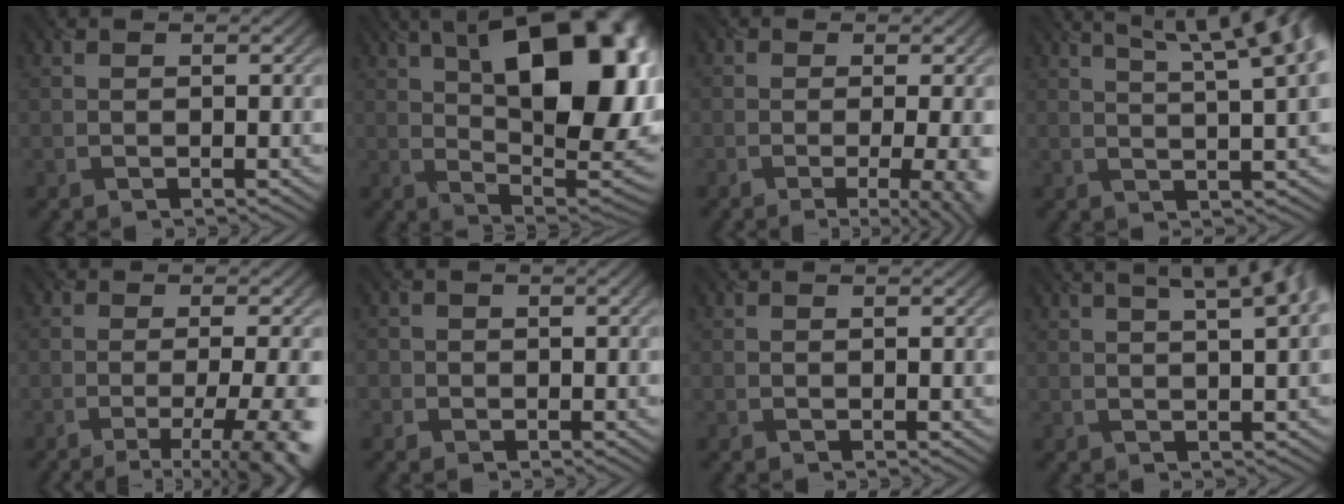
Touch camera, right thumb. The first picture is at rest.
{"total": 20.6, "force": [6.3, 9.8, 17.0], "torque": [-0.212, 0.039, 0.086]}
{"total": 8.2, "force": [-2.5, 3.2, 7.2], "torque": [-0.062, 0.000, -0.030]}
{"total": 11.3, "force": [5.8, 3.0, 9.2], "torque": [-0.105, 0.043, 0.062]}
{"total": 10.3, "force": [-5.1, 3.1, 8.4], "torque": [-0.089, -0.003, -0.063]}
{"total": 1.6, "force": [-0.7, 1.4, -0.3], "torque": [0.008, -0.005, -0.015]}
{"total": 0.0}
{"total": 7.1, "force": [3.0, 1.9, 6.1], "torque": [-0.059, 0.030, 0.029]}